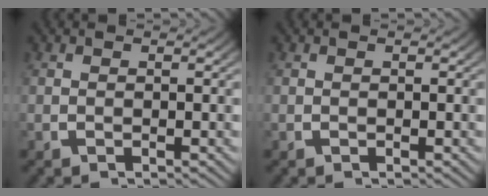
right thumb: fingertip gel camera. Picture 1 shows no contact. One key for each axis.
{"total": 0.0}